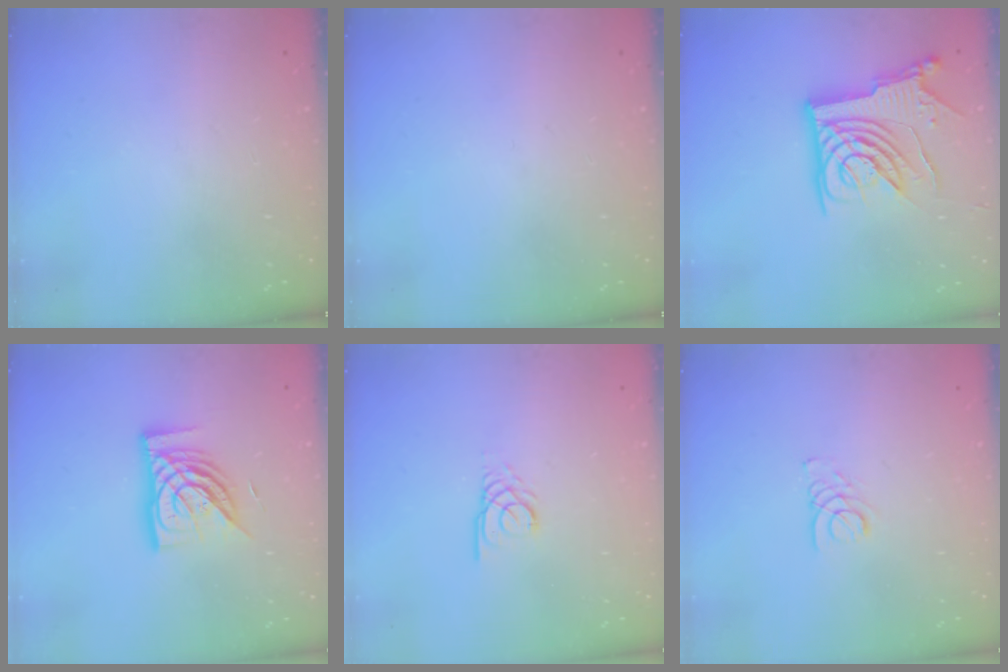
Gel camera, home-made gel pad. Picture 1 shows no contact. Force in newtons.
{"total": 0.0}
{"total": 14.4, "press": 14.3, "slide": 1.7}
{"total": 13.8, "press": 13.7, "slide": 1.3}
{"total": 2.4, "press": 2.4, "slide": 0.1}
{"total": 1.9, "press": 1.9, "slide": 0.2}